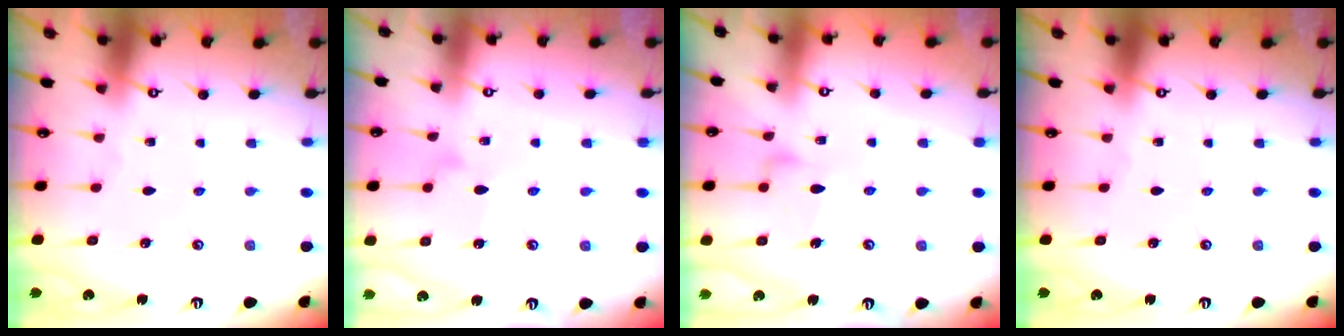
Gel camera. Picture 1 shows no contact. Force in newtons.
{"total": 8.1, "press": 8.0, "slide": 0.4}
{"total": 11.2, "press": 11.2, "slide": 0.5}
{"total": 0.0}